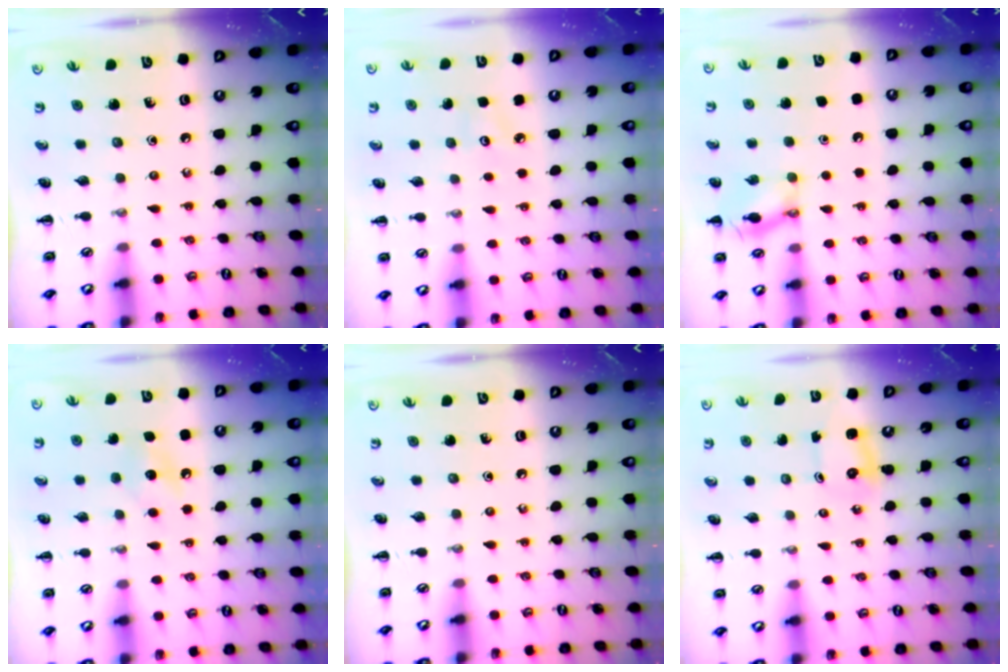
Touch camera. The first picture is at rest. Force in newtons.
{"total": 2.8, "press": 2.7, "slide": 0.8}
{"total": 1.6, "press": 1.6, "slide": 0.1}
{"total": 8.1, "press": 7.9, "slide": 1.8}
{"total": 0.0}
{"total": 2.2, "press": 2.1, "slide": 0.8}